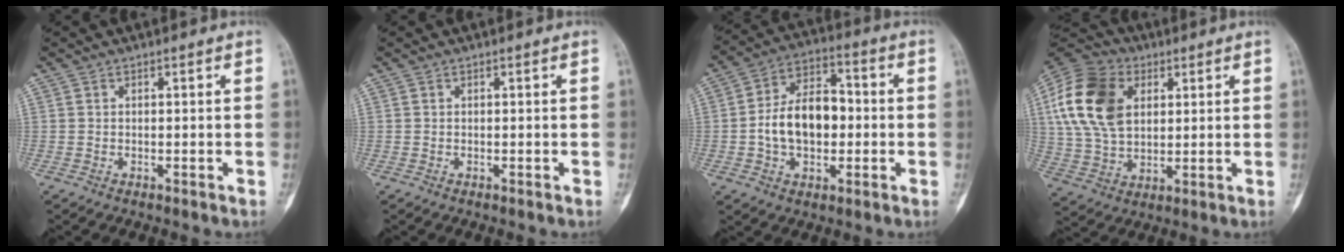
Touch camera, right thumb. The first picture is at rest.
{"total": 0.0}
{"total": 13.3, "force": [-0.9, 8.5, 10.2], "torque": [-0.152, 0.031, -0.020]}
{"total": 18.8, "force": [4.8, 13.0, 12.6], "torque": [-0.242, 0.001, 0.087]}